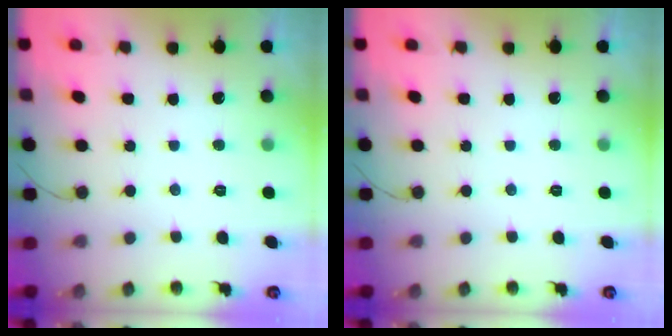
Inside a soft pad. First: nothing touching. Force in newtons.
{"total": 0.0}